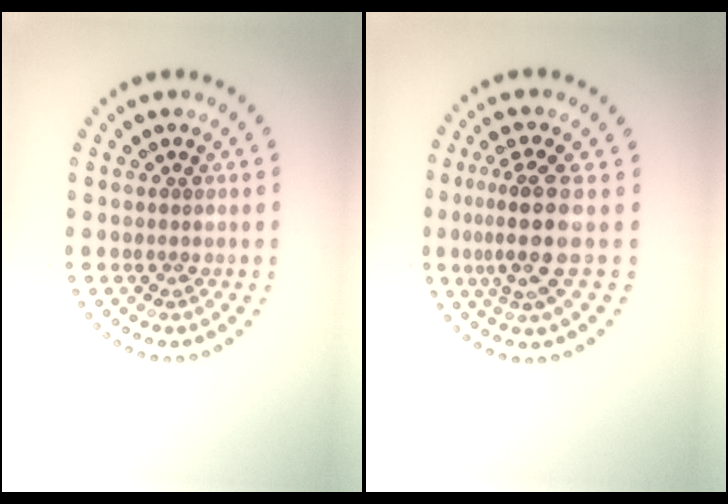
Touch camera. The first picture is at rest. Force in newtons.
{"total": 4.3, "press": 3.3, "slide": 2.7}